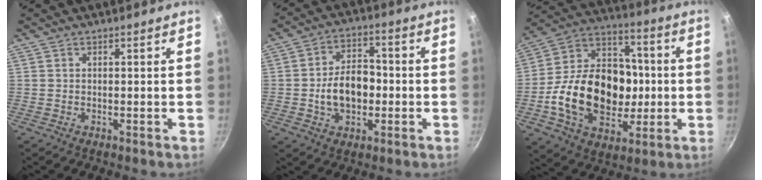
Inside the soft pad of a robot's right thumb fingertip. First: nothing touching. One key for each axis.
{"total": 10.6, "fx": -1.5, "fy": 7.1, "fz": 7.7, "tx": -0.102, "ty": 0.024, "tz": -0.028}
{"total": 25.2, "fx": -2.9, "fy": 18.2, "fz": 17.1, "tx": -0.252, "ty": 0.040, "tz": -0.052}